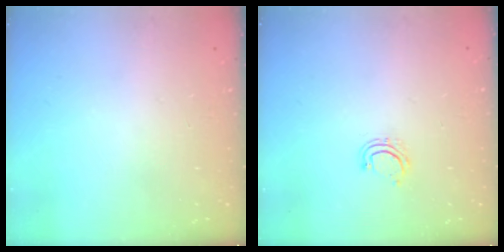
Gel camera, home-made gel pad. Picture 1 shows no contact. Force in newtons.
{"total": 5.0, "press": 4.8, "slide": 1.2}